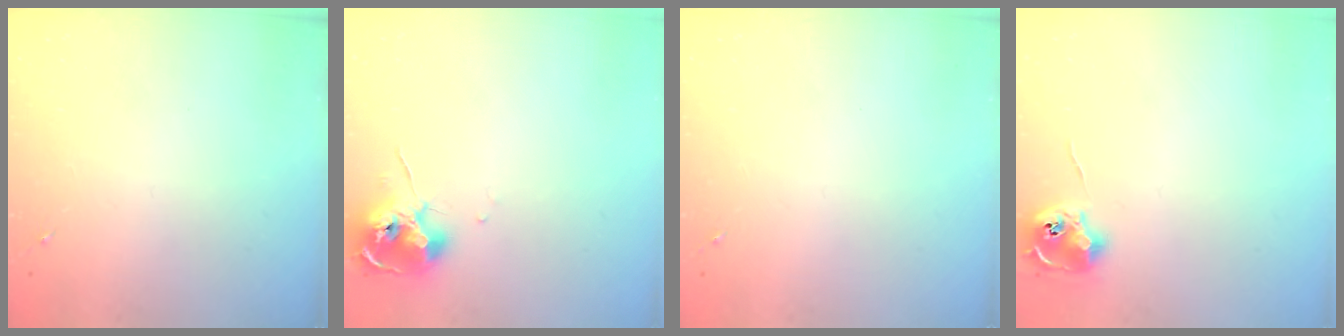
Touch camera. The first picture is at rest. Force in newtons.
{"total": 10.5, "press": 10.4, "slide": 1.0}
{"total": 0.0}
{"total": 8.8, "press": 8.8, "slide": 0.1}